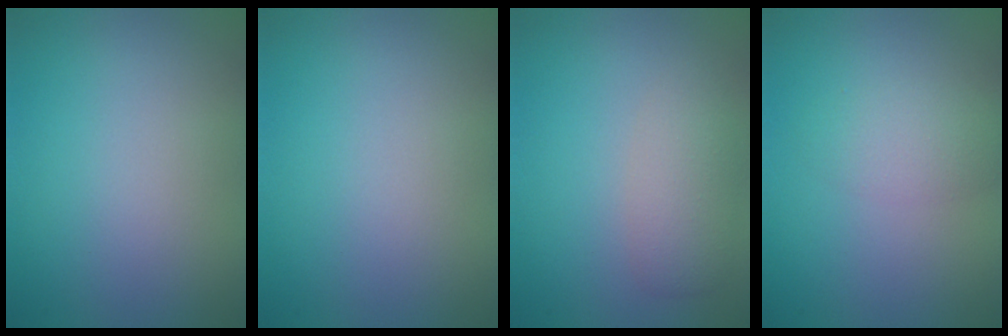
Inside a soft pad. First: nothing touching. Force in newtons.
{"total": 0.0}
{"total": 2.3, "press": 2.3, "slide": 0.1}
{"total": 2.1, "press": 2.1, "slide": 0.1}